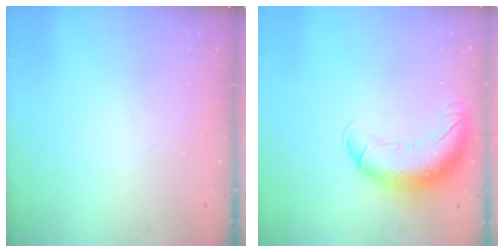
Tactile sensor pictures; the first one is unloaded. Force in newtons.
{"total": 13.4, "press": 13.0, "slide": 3.1}